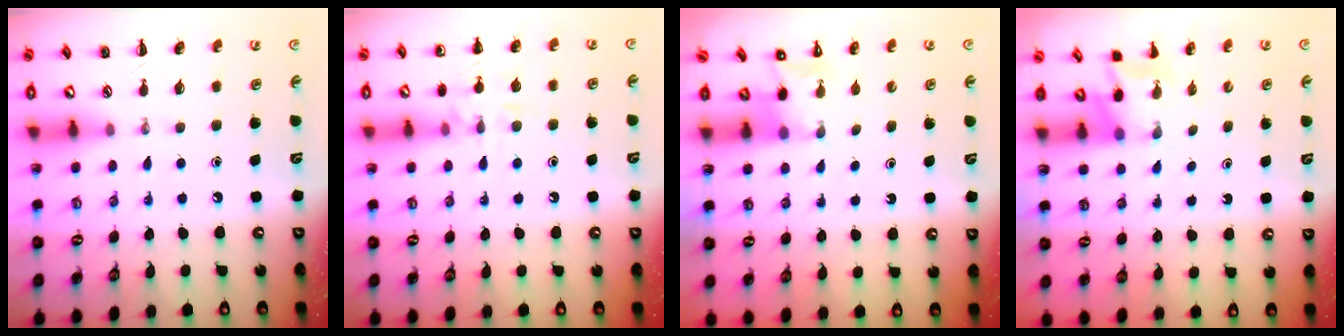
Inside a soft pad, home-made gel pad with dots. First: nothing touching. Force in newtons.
{"total": 9.4, "press": 9.4, "slide": 1.1}
{"total": 3.0, "press": 2.8, "slide": 1.0}
{"total": 2.5, "press": 2.3, "slide": 1.0}